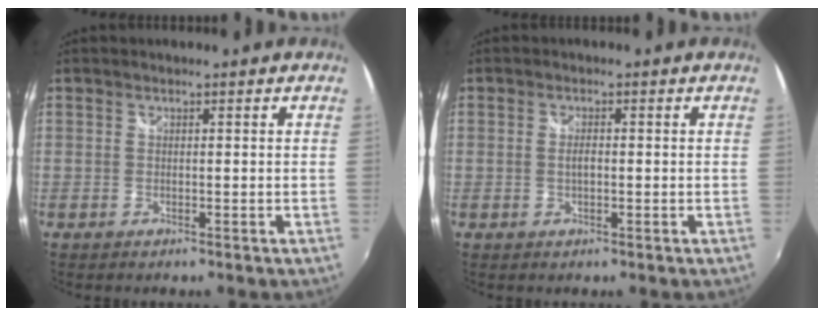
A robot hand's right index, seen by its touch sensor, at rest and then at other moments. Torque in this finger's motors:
{"motor_torque": [0.05, 0.12, 0.01, 0.01]}